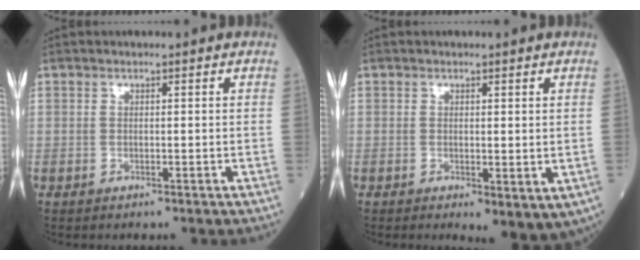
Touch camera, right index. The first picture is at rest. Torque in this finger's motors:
{"motor_torque": [0.31, -0.37, 0.20, 0.05]}